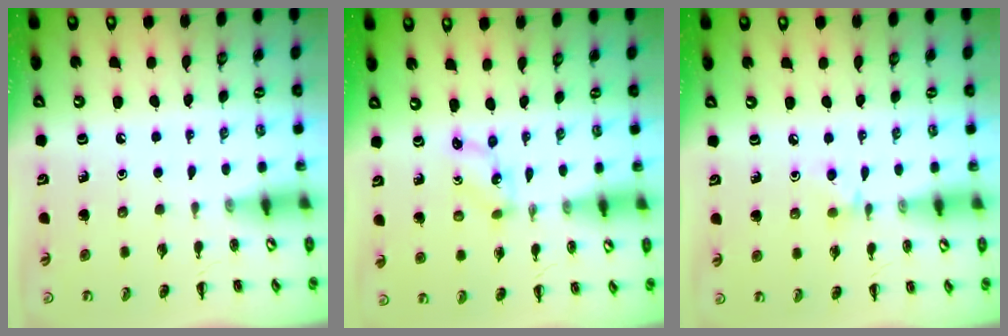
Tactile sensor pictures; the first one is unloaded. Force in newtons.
{"total": 1.1, "press": 1.1, "slide": 0.1}
{"total": 4.2, "press": 4.0, "slide": 1.2}